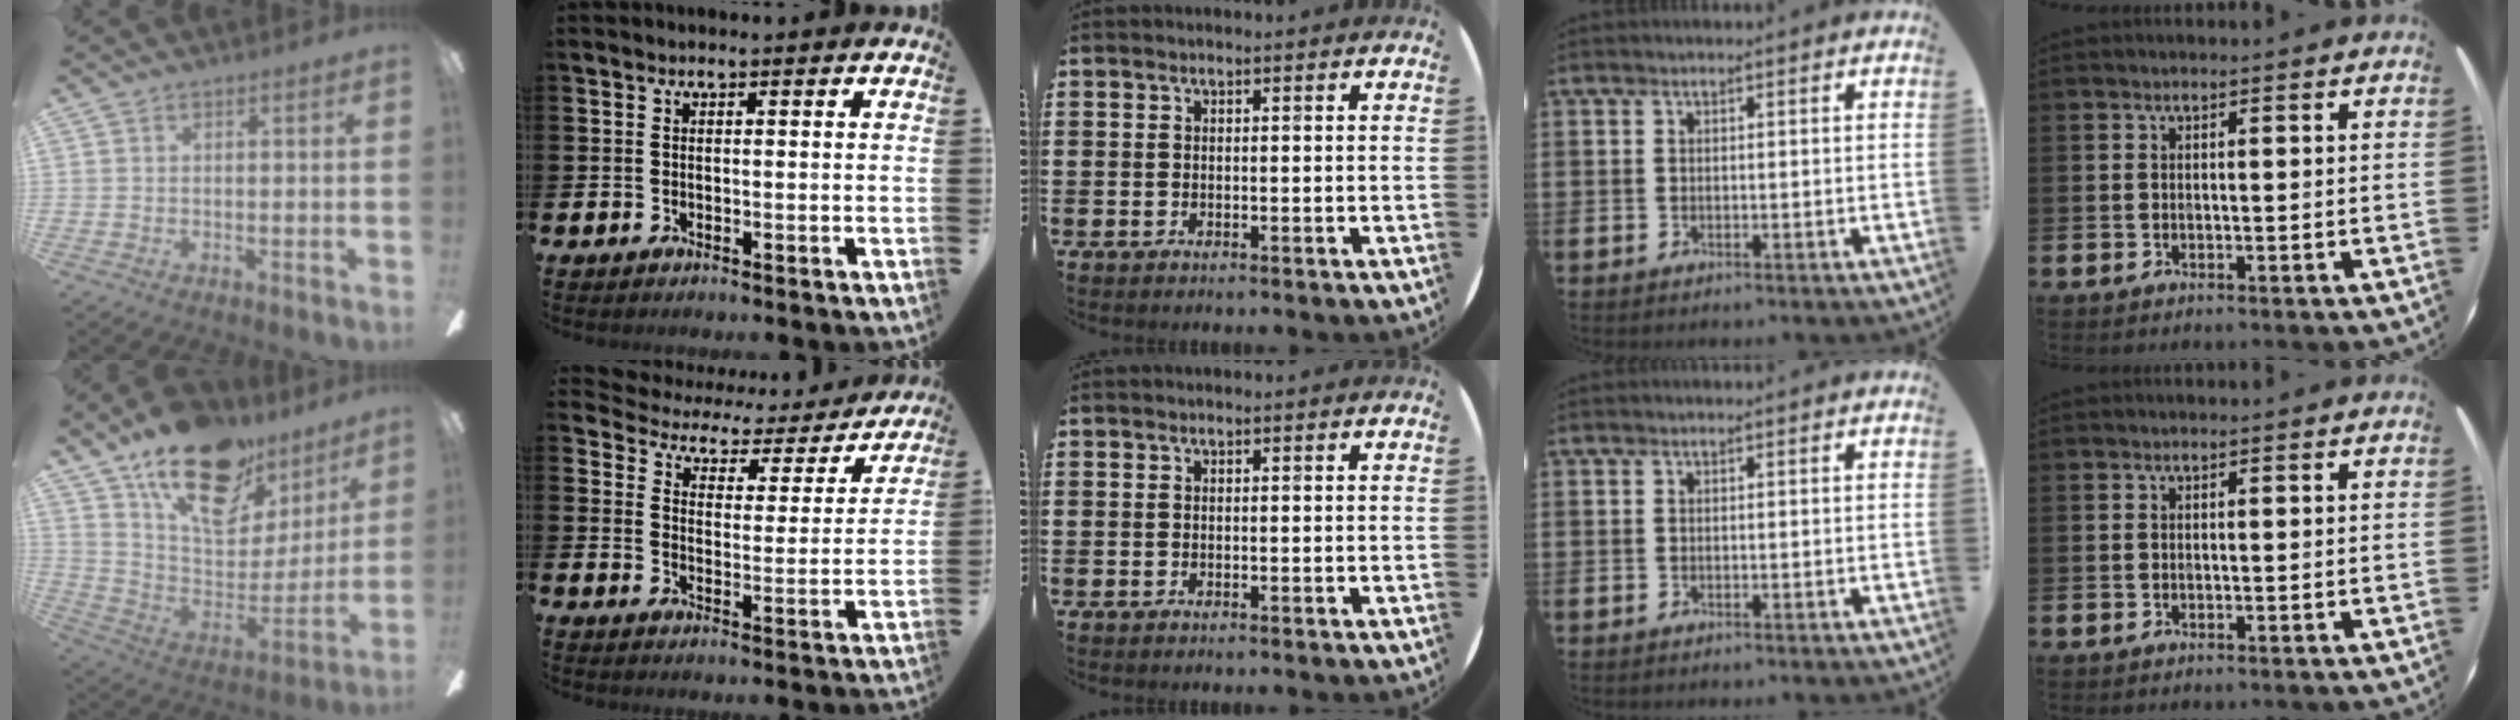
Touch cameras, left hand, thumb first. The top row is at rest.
{"thumb": {"total": 23.5, "force": [15.5, 12.3, 12.7], "torque": [-0.191, -0.090, 0.276]}, "index": {"total": 3.7, "force": [3.2, 1.9, 0.1], "torque": [-0.035, -0.029, 0.047]}}